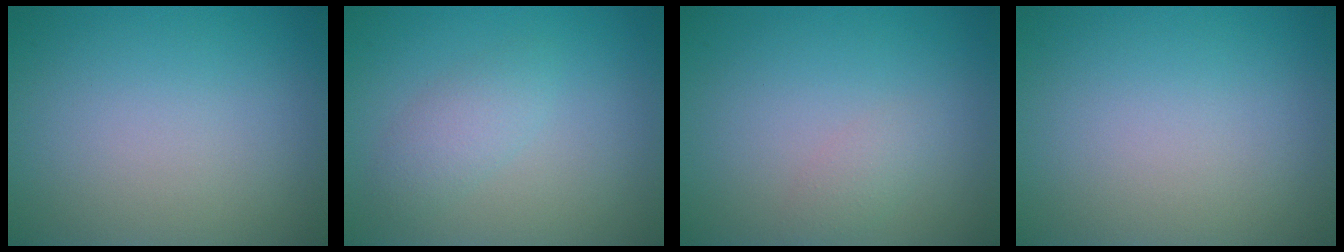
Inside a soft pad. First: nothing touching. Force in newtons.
{"total": 2.1, "press": 2.1, "slide": 0.1}
{"total": 1.1, "press": 1.1, "slide": 0.1}
{"total": 0.0}